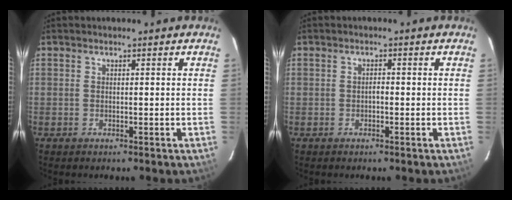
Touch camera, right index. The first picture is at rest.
{"total": 0.8, "force": [-0.4, 0.5, 0.6], "torque": [-0.010, 0.006, -0.007]}